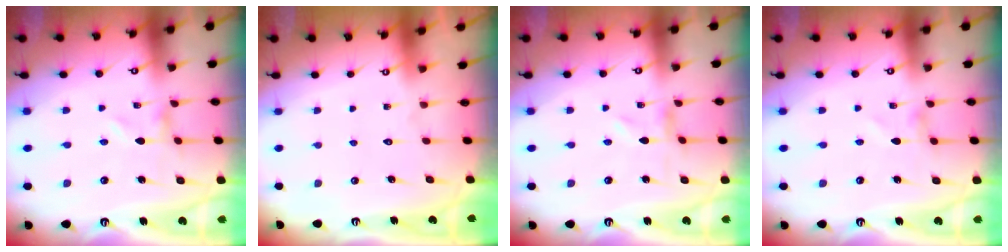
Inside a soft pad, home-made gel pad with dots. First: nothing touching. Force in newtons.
{"total": 1.5, "press": 1.5, "slide": 0.1}
{"total": 0.0}
{"total": 0.7, "press": 0.7, "slide": 0.1}